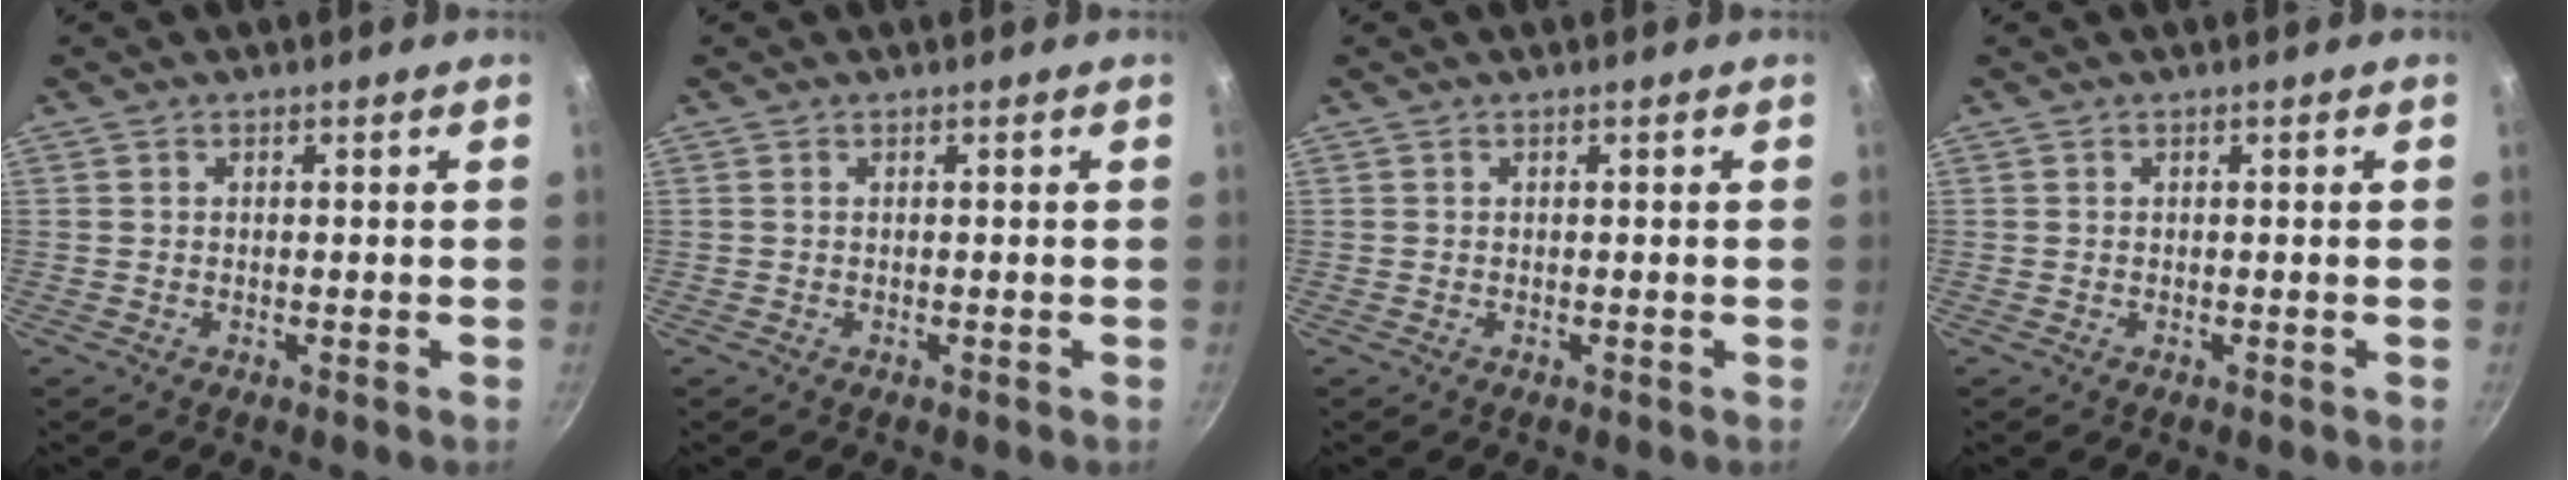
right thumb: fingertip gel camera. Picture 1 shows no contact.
{"total": 0.0}
{"total": 0.0}
{"total": 0.0}